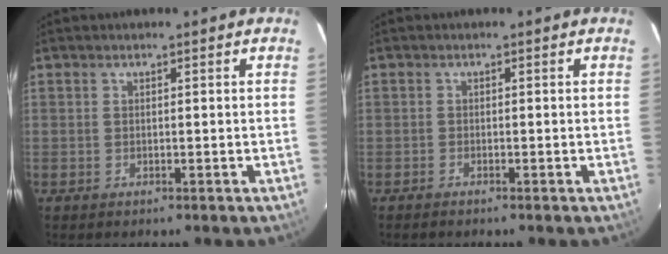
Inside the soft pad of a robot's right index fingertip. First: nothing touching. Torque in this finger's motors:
{"motor_torque": [0.04, 0.05, -0.03, -0.01]}